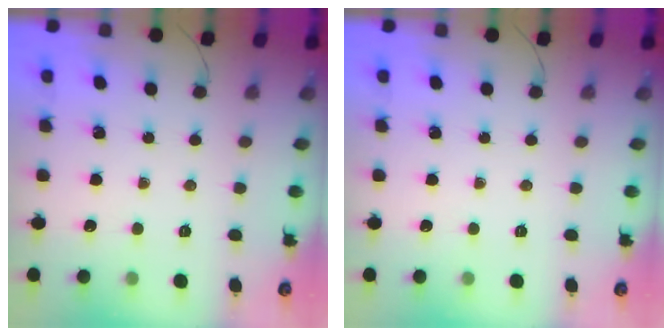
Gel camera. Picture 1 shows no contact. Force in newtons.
{"total": 0.0}